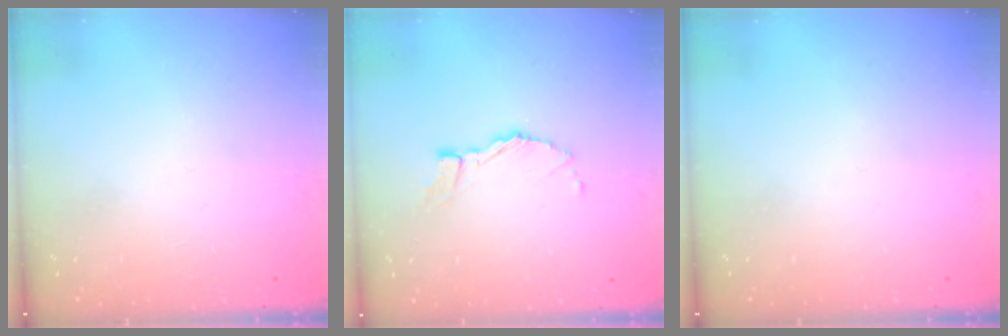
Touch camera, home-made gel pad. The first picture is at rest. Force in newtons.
{"total": 7.1, "press": 7.1, "slide": 0.7}
{"total": 0.0}